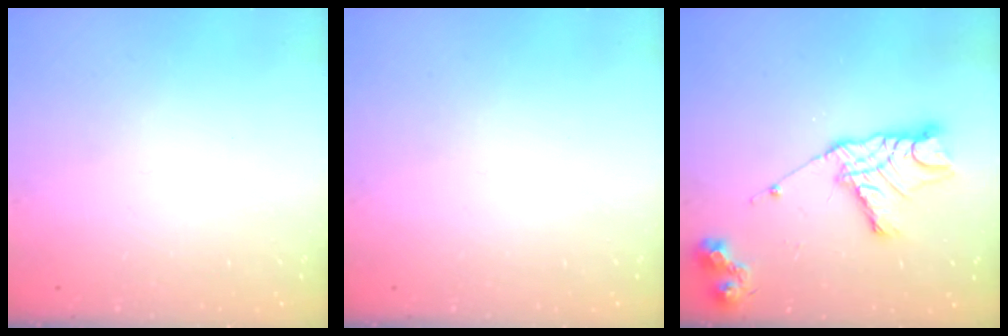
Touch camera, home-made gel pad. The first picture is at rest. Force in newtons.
{"total": 0.0}
{"total": 16.2, "press": 16.2, "slide": 1.3}